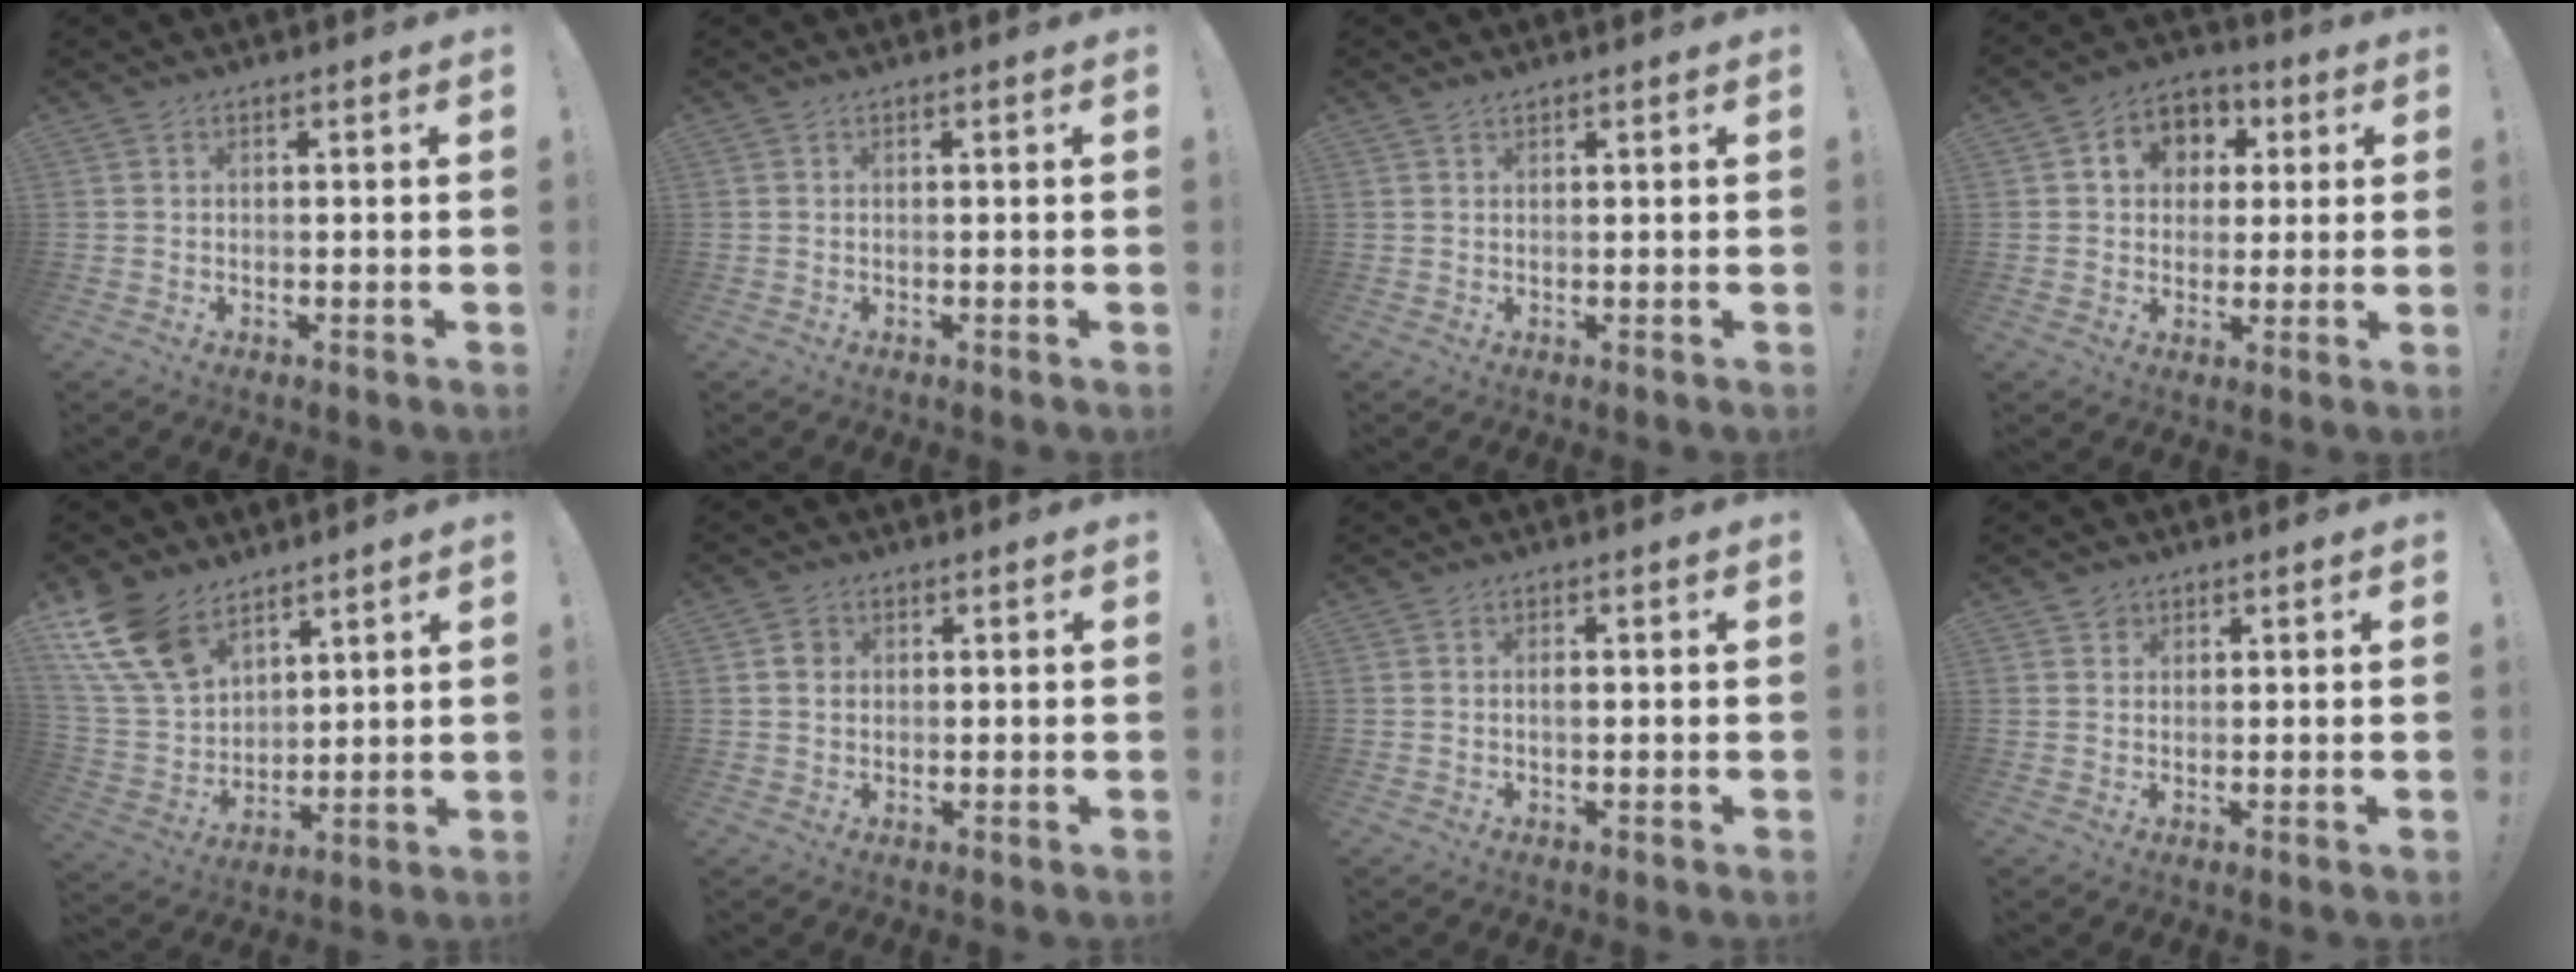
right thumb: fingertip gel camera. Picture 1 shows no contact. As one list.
[{"total": 0.5, "force": [0.3, -0.2, 0.3], "torque": [-0.007, 0.000, 0.005]}, {"total": 1.2, "force": [1.1, 0.1, 0.5], "torque": [-0.001, -0.004, 0.019]}, {"total": 9.1, "force": [2.0, 8.1, 3.8], "torque": [-0.049, -0.001, 0.042]}, {"total": 16.6, "force": [10.6, 9.6, 8.4], "torque": [-0.173, -0.057, 0.205]}, {"total": 3.1, "force": [0.7, 2.7, 1.3], "torque": [-0.012, 0.001, 0.011]}, {"total": 1.0, "force": [-0.1, 0.5, 0.9], "torque": [-0.011, 0.001, -0.004]}, {"total": 1.7, "force": [1.3, 1.1, 0.1], "torque": [0.001, -0.003, 0.022]}]